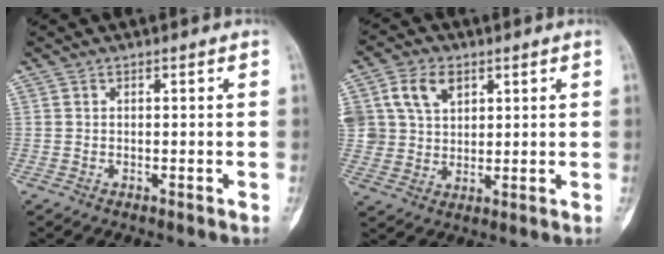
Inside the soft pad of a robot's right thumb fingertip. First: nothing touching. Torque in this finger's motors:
{"motor_torque": [0.49, 2.58, 0.49, -0.17, 0.36]}